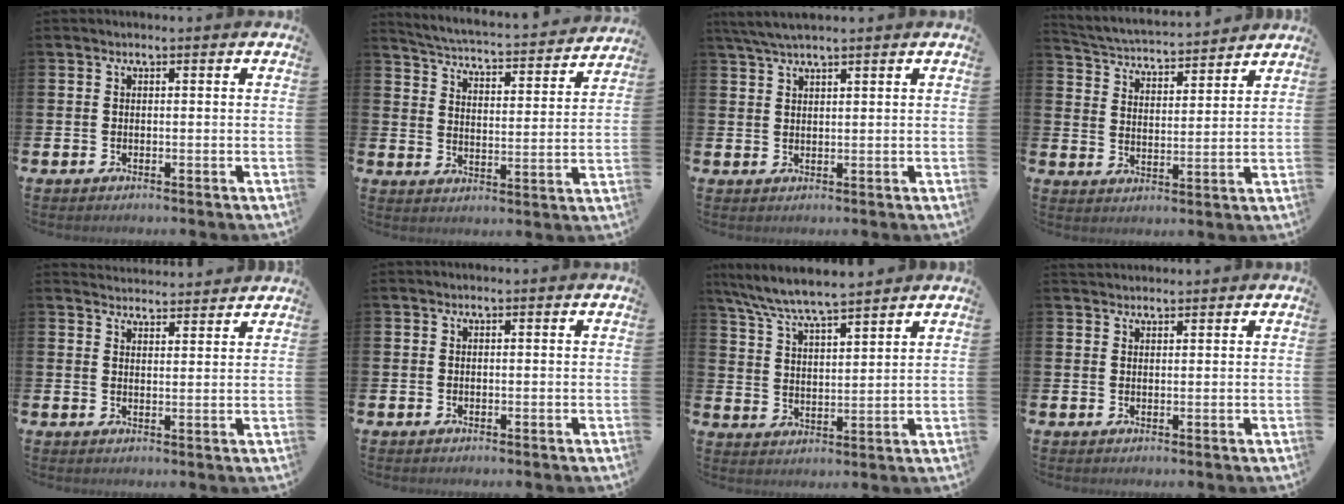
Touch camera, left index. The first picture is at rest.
{"total": 4.3, "force": [4.1, 0.3, 0.9], "torque": [-0.042, -0.041, 0.063]}
{"total": 3.4, "force": [3.0, 0.5, 1.7], "torque": [-0.045, 0.000, 0.056]}
{"total": 4.1, "force": [4.1, 0.5, 0.1], "torque": [-0.027, -0.038, 0.066]}
{"total": 3.5, "force": [3.5, 0.3, -0.3], "torque": [0.000, -0.023, 0.064]}
{"total": 0.0}
{"total": 6.9, "force": [6.7, 0.1, 1.8], "torque": [-0.064, -0.035, 0.120]}
{"total": 1.7, "force": [1.7, 0.4, -0.1], "torque": [0.008, -0.004, 0.029]}